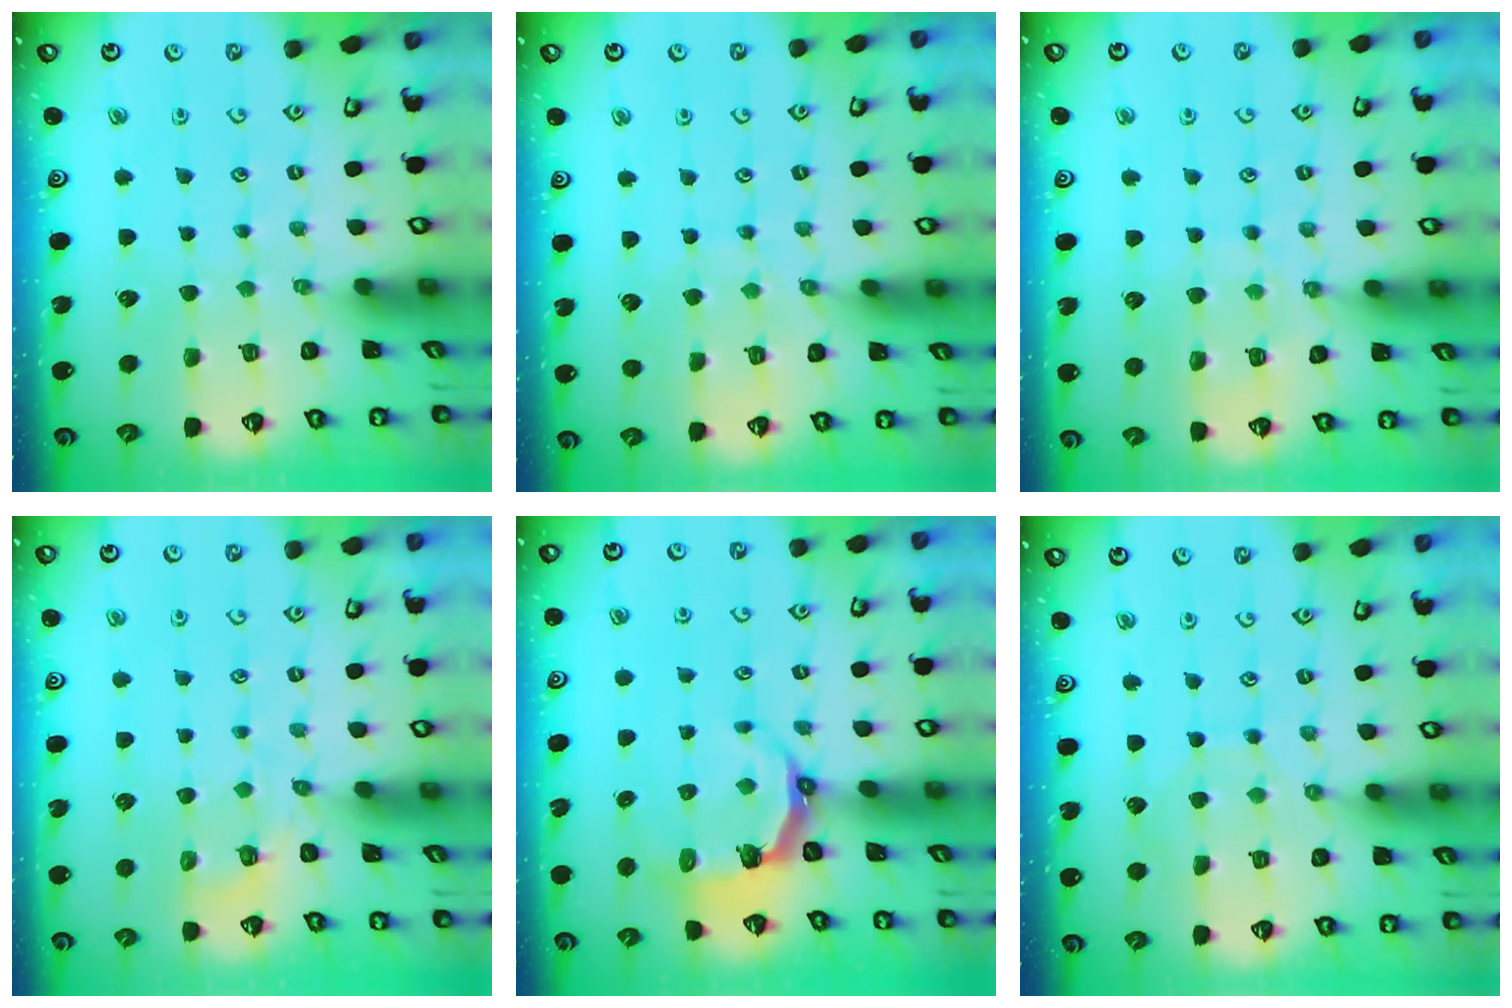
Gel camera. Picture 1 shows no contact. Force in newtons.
{"total": 5.0, "press": 4.9, "slide": 0.7}
{"total": 8.9, "press": 8.9, "slide": 0.5}
{"total": 2.3, "press": 1.5, "slide": 1.7}
{"total": 4.6, "press": 2.9, "slide": 3.6}
{"total": 3.0, "press": 2.9, "slide": 0.4}